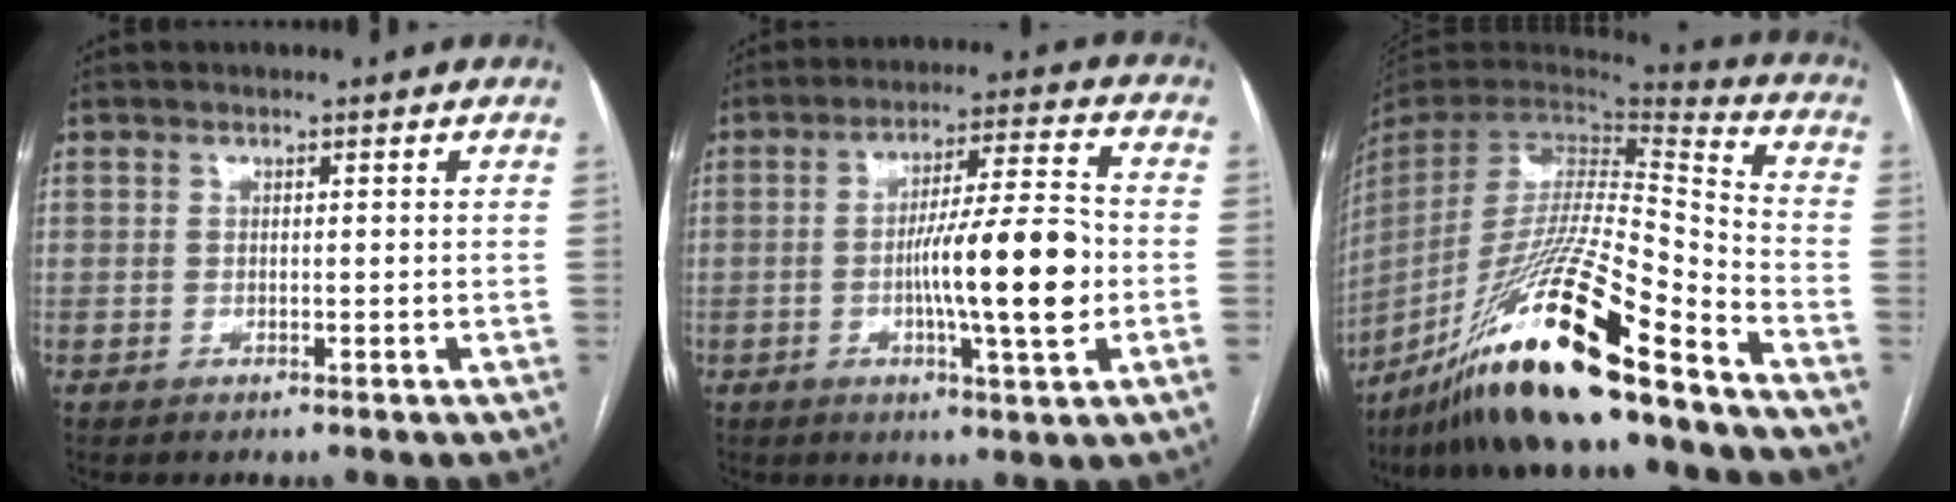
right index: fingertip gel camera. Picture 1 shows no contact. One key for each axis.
{"total": 13.3, "fx": -2.5, "fy": 0.1, "fz": 13.1, "tx": -0.213, "ty": 0.000, "tz": -0.044}
{"total": 25.4, "fx": -18.4, "fy": 1.1, "fz": 17.5, "tx": -0.335, "ty": -0.038, "tz": -0.333}